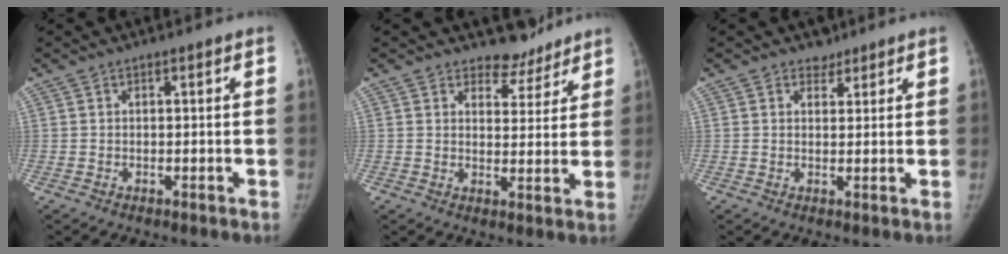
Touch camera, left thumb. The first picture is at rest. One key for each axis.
{"total": 5.4, "fx": 4.7, "fy": 2.5, "fz": 0.2, "tx": 0.025, "ty": -0.041, "tz": 0.066}
{"total": 2.1, "fx": 1.6, "fy": 1.4, "fz": 0.0, "tx": 0.017, "ty": -0.009, "tz": 0.018}